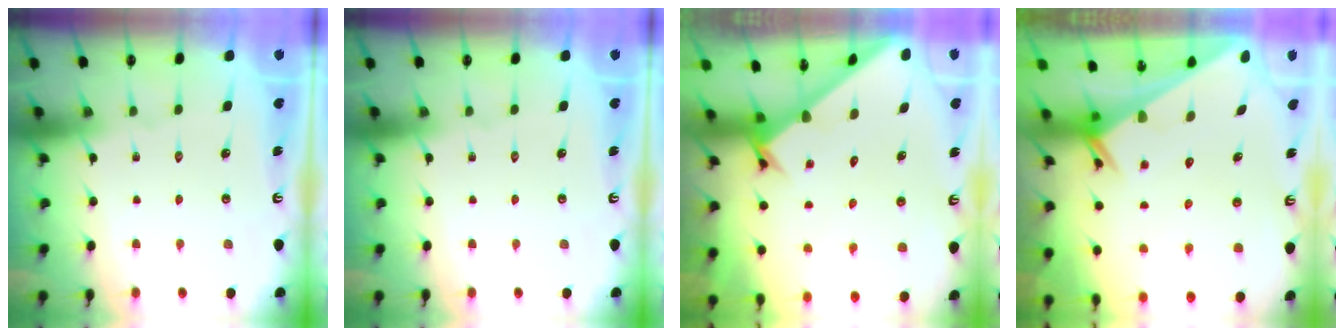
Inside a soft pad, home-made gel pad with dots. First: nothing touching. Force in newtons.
{"total": 0.0}
{"total": 2.6, "press": 2.6, "slide": 0.3}
{"total": 2.5, "press": 2.5, "slide": 0.1}